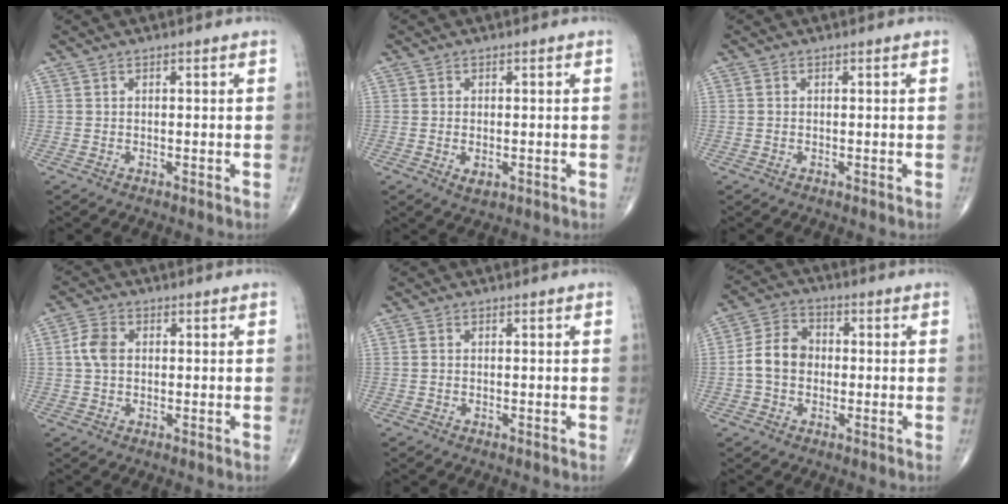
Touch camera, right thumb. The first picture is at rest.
{"total": 2.3, "force": [-0.5, 1.3, 1.8], "torque": [-0.031, -0.003, -0.007]}
{"total": 0.6, "force": [0.0, 0.4, 0.4], "torque": [-0.010, -0.001, 0.001]}
{"total": 4.4, "force": [0.4, 3.1, 3.1], "torque": [-0.065, 0.009, 0.001]}
{"total": 0.7, "force": [-0.1, 0.5, 0.5], "torque": [-0.010, 0.000, -0.002]}
{"total": 7.9, "force": [-0.7, 6.1, 4.9], "torque": [-0.082, 0.026, -0.024]}